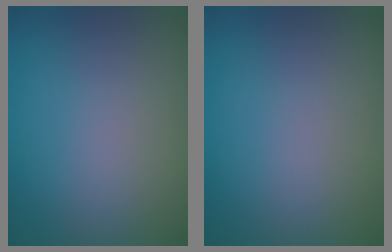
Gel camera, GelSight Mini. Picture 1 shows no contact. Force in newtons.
{"total": 0.0}